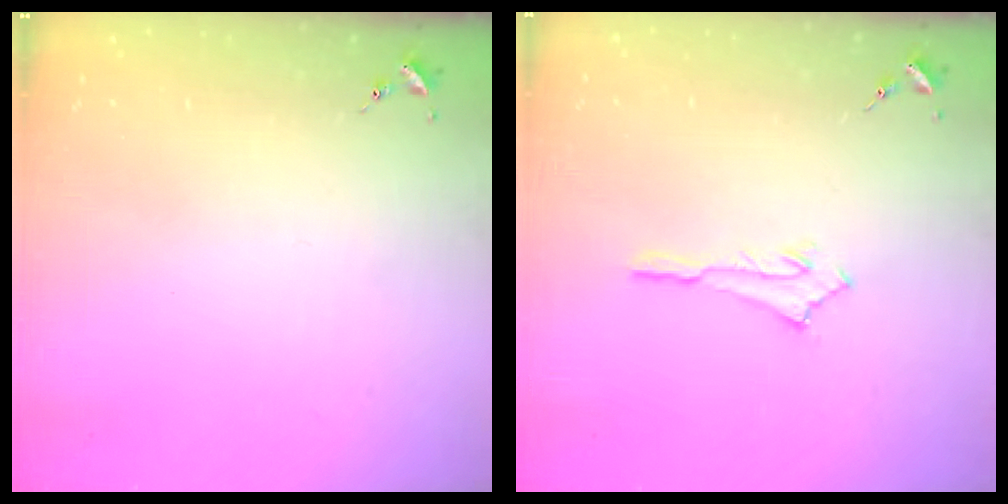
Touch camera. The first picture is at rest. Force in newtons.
{"total": 2.7, "press": 2.7, "slide": 0.1}